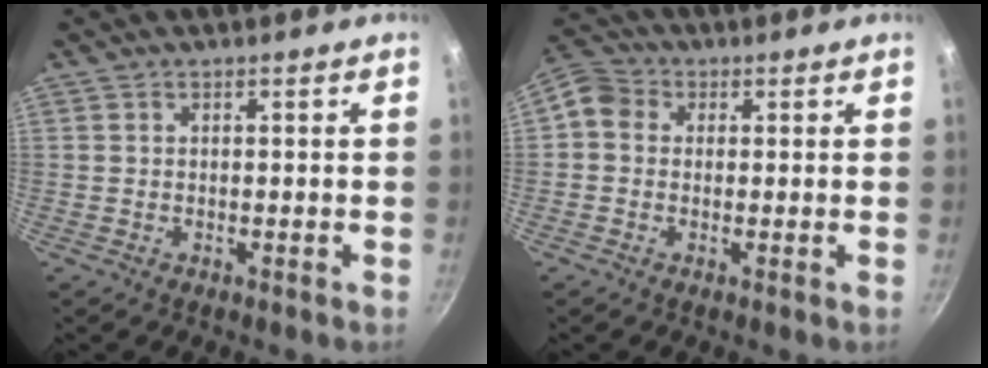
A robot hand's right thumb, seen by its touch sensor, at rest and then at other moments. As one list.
[{"total": 5.3, "force": [0.3, 4.7, 2.5], "torque": [-0.033, 0.013, -0.015]}]